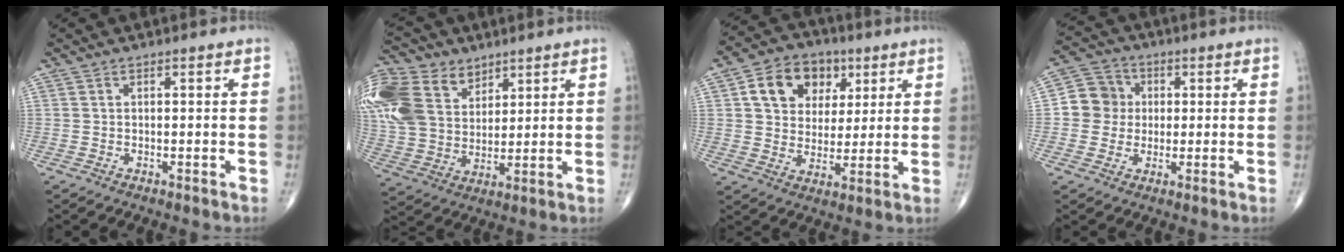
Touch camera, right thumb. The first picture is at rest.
{"total": 21.5, "force": [9.6, 15.1, 12.0], "torque": [-0.290, 0.016, 0.190]}
{"total": 12.4, "force": [4.6, 9.5, 6.5], "torque": [-0.069, -0.005, 0.075]}
{"total": 7.5, "force": [0.4, 7.2, 2.2], "torque": [-0.009, 0.013, -0.005]}